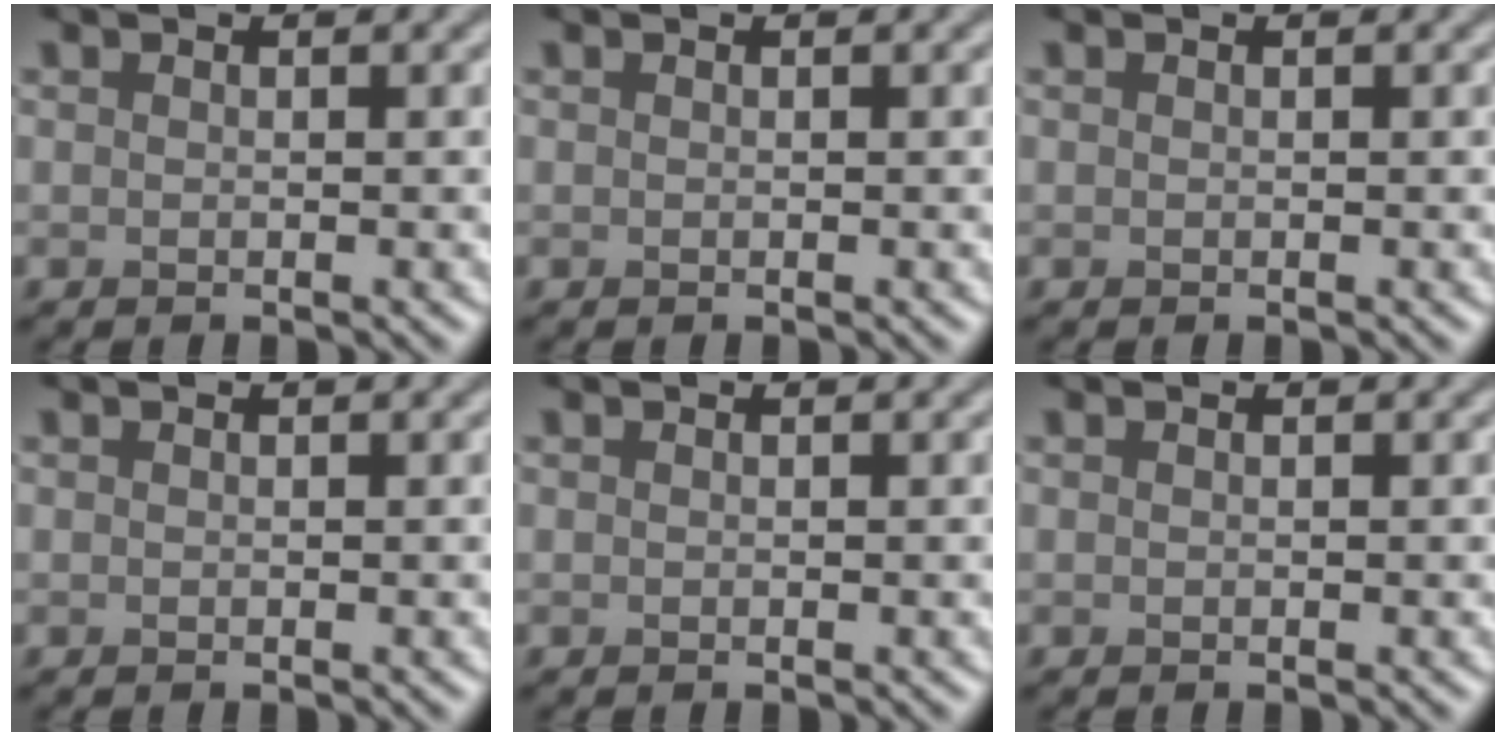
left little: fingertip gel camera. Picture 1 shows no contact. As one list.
[{"total": 0.0}, {"total": 0.0}, {"total": 0.0}, {"total": 0.0}, {"total": 0.0}]